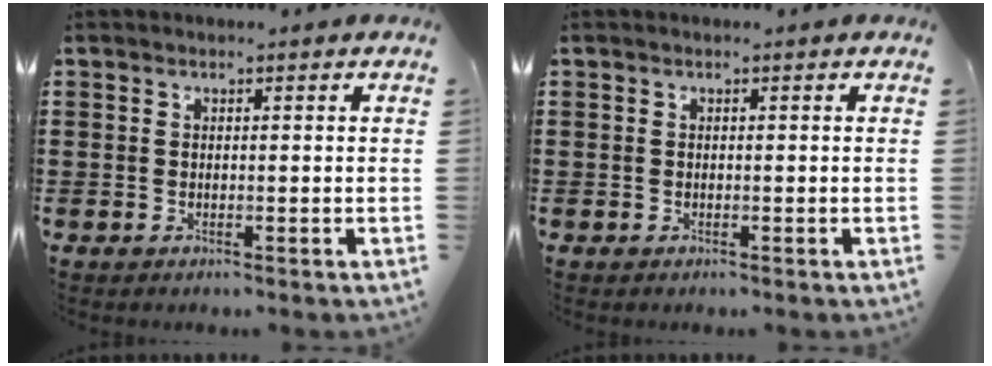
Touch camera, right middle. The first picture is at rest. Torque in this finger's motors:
{"motor_torque": [-0.08, -0.21, 0.01, 0.01]}